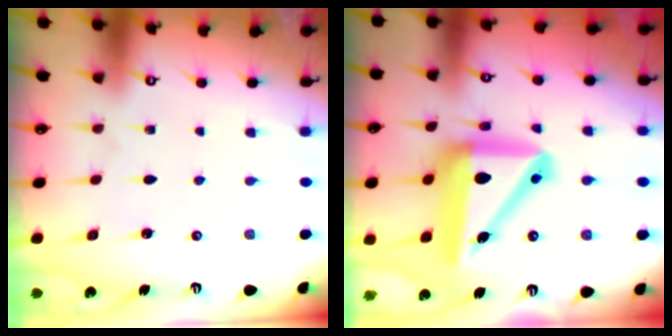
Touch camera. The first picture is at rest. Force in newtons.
{"total": 16.1, "press": 15.8, "slide": 3.1}